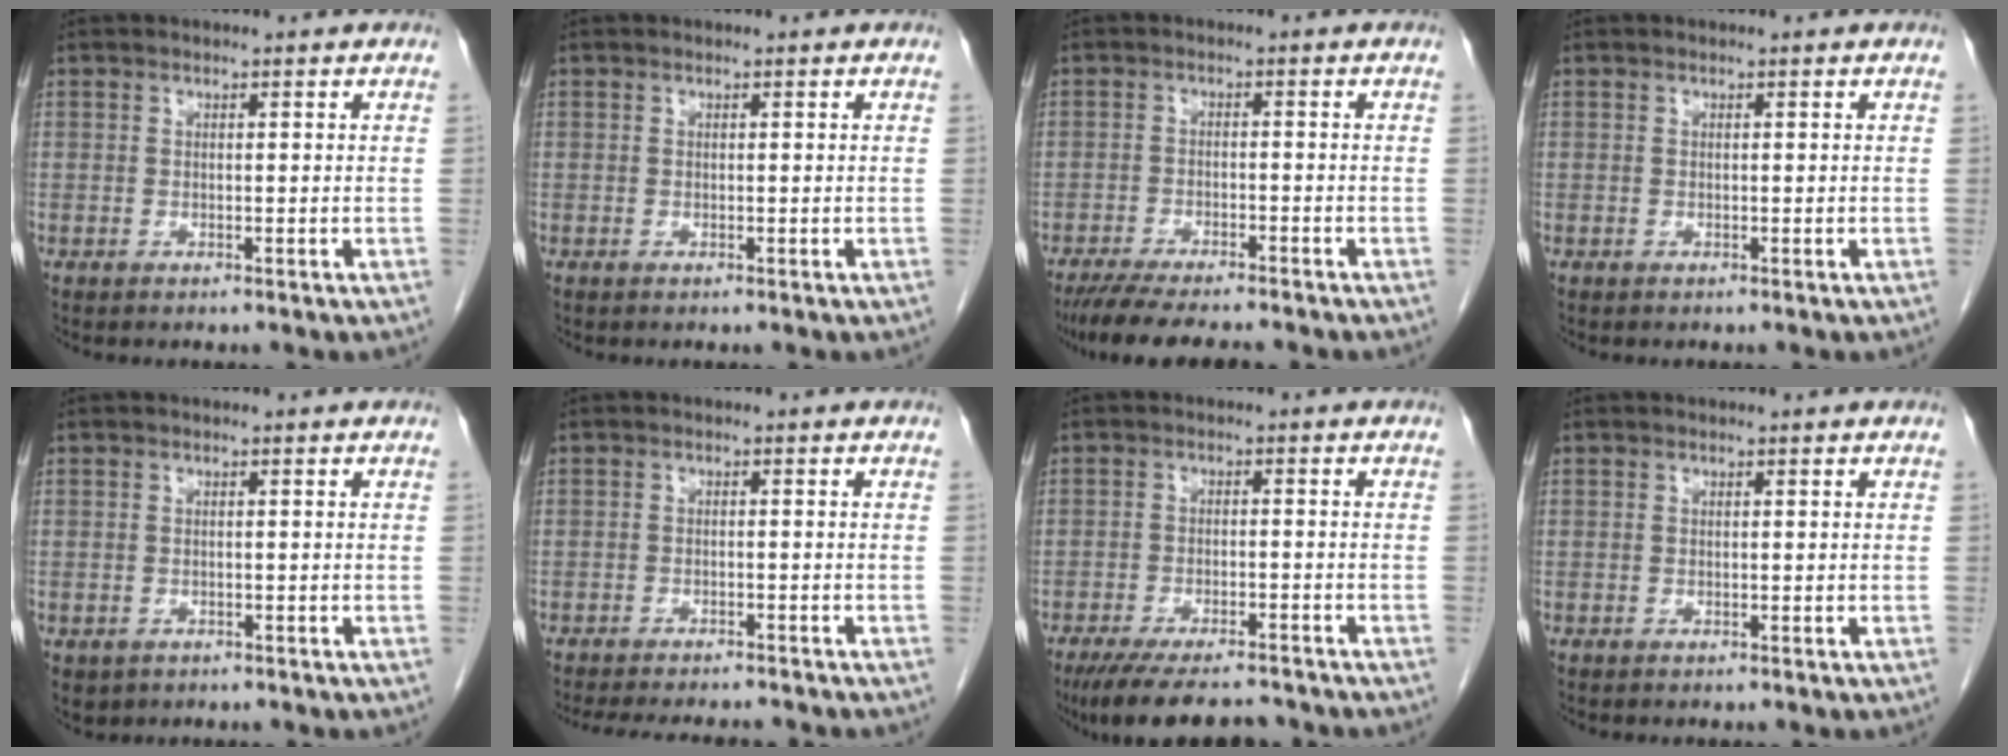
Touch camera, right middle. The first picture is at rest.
{"total": 0.0}
{"total": 10.4, "force": [-9.1, 1.4, 4.8], "torque": [-0.071, -0.016, -0.139]}
{"total": 0.0}
{"total": 2.3, "force": [-1.2, 1.9, 0.5], "torque": [-0.010, 0.001, -0.009]}
{"total": 11.1, "force": [-10.1, 2.2, 4.1], "torque": [-0.068, -0.006, -0.133]}
{"total": 11.6, "force": [-10.2, 2.4, 4.9], "torque": [-0.079, -0.008, -0.147]}
{"total": 0.0}